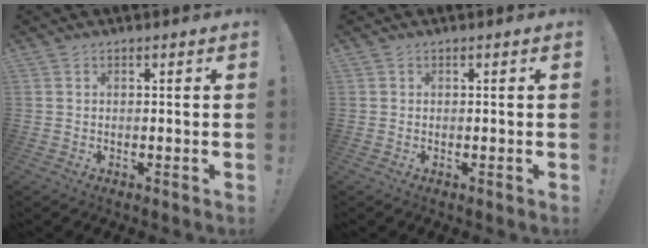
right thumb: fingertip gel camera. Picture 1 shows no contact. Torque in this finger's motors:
{"motor_torque": [-0.09, -0.20, -0.06, 0.14, -0.11]}